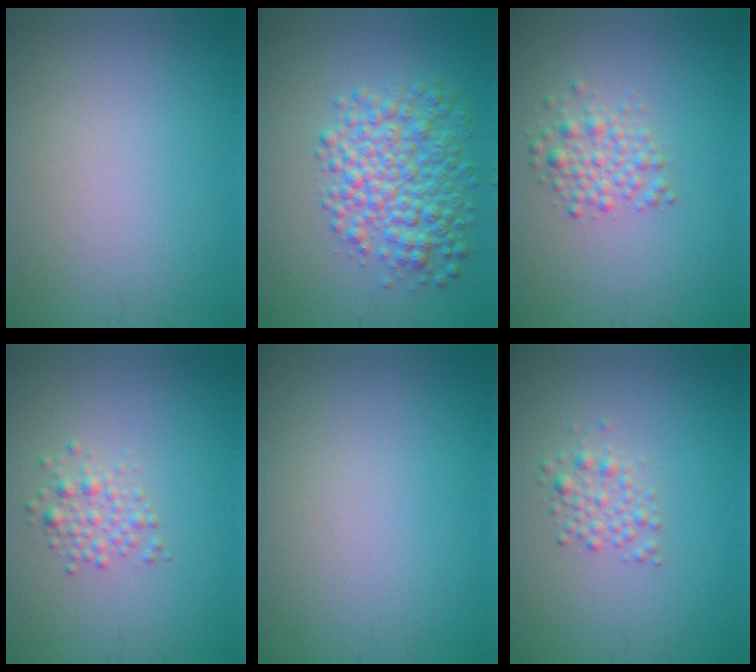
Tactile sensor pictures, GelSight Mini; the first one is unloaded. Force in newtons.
{"total": 6.1, "press": 6.1, "slide": 0.0}
{"total": 2.5, "press": 2.5, "slide": 0.1}
{"total": 1.9, "press": 1.9, "slide": 0.1}
{"total": 0.0}
{"total": 1.7, "press": 1.7, "slide": 0.0}